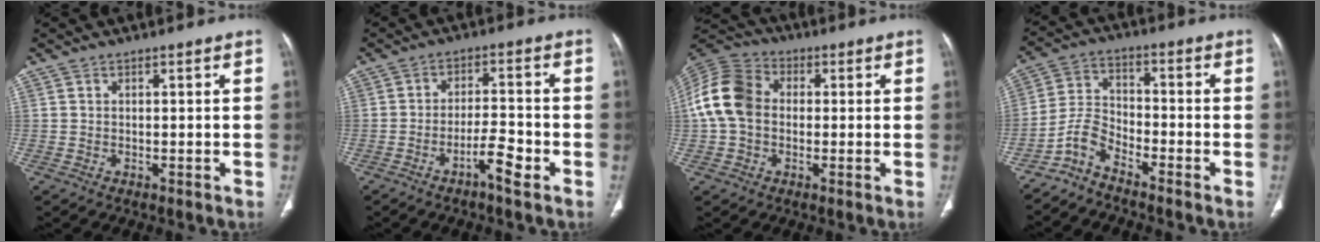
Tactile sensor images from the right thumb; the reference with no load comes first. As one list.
[{"total": 5.7, "force": [-3.2, 1.0, 4.6], "torque": [-0.083, 0.023, -0.056]}, {"total": 12.2, "force": [0.3, 9.2, 7.9], "torque": [-0.156, 0.031, -0.004]}, {"total": 5.6, "force": [-4.7, 1.9, 2.2], "torque": [-0.045, 0.042, -0.108]}]